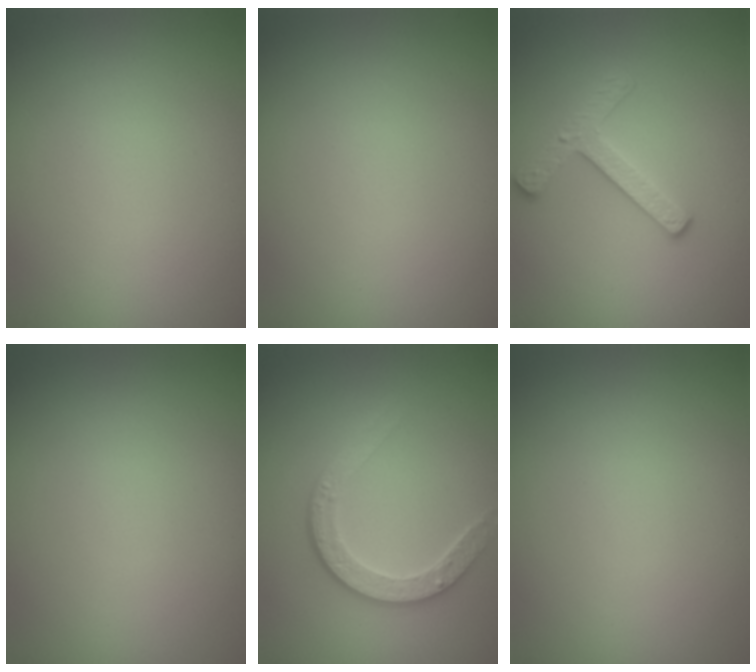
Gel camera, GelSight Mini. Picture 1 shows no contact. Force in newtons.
{"total": 0.0}
{"total": 2.8, "press": 2.7, "slide": 0.9}
{"total": 0.0}
{"total": 3.5, "press": 2.9, "slide": 1.9}
{"total": 0.0}